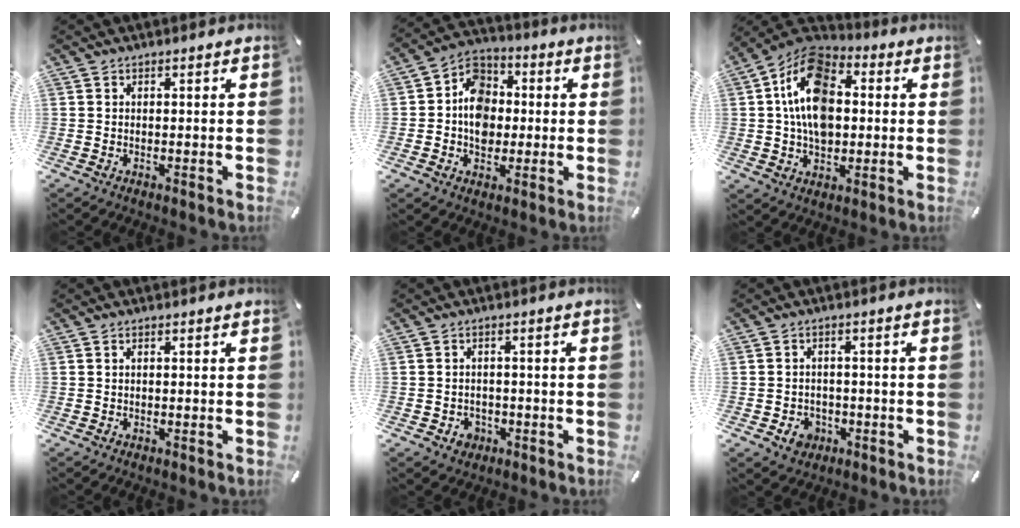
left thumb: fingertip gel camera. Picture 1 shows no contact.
{"total": 10.0, "force": [-1.3, 8.6, 5.0], "torque": [-0.091, 0.016, -0.027]}
{"total": 15.4, "force": [1.0, 11.0, 10.7], "torque": [-0.201, 0.003, 0.014]}
{"total": 0.6, "force": [0.1, 0.3, 0.5], "torque": [-0.009, 0.002, 0.000]}
{"total": 3.3, "force": [-1.3, 2.8, 0.9], "torque": [-0.015, 0.006, -0.025]}
{"total": 4.7, "force": [-1.9, 4.0, 1.7], "torque": [-0.025, 0.006, -0.036]}